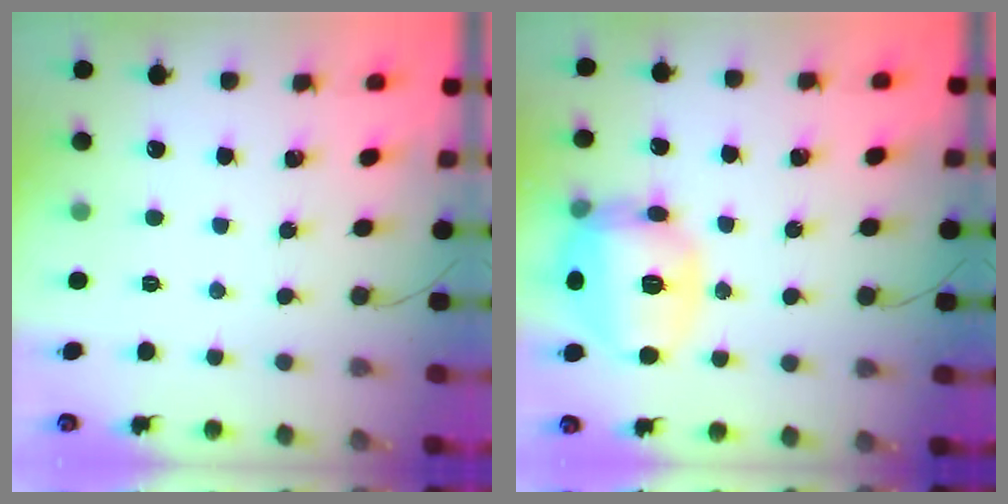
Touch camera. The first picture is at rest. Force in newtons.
{"total": 17.7, "press": 17.6, "slide": 1.4}